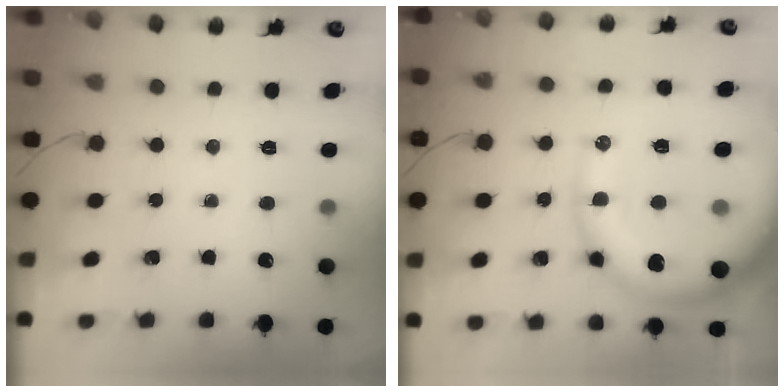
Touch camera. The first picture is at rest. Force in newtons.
{"total": 20.1, "press": 20.0, "slide": 2.1}